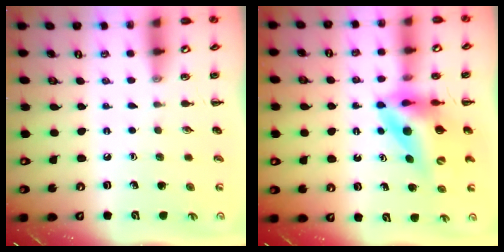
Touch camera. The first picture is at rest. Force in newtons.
{"total": 11.0, "press": 10.5, "slide": 3.4}